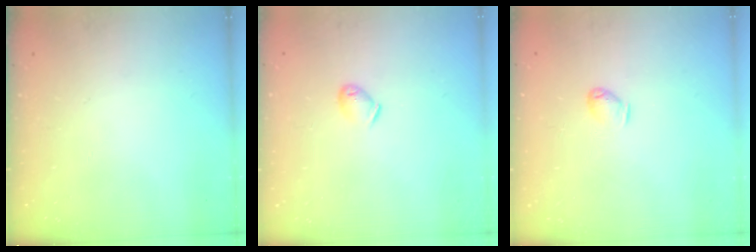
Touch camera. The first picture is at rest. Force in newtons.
{"total": 4.2, "press": 4.1, "slide": 0.7}
{"total": 3.2, "press": 3.2, "slide": 0.6}